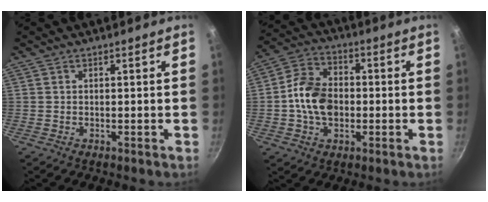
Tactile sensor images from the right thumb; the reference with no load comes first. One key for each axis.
{"total": 11.3, "fx": -1.0, "fy": 8.0, "fz": 7.8, "tx": -0.124, "ty": 0.021, "tz": -0.031}